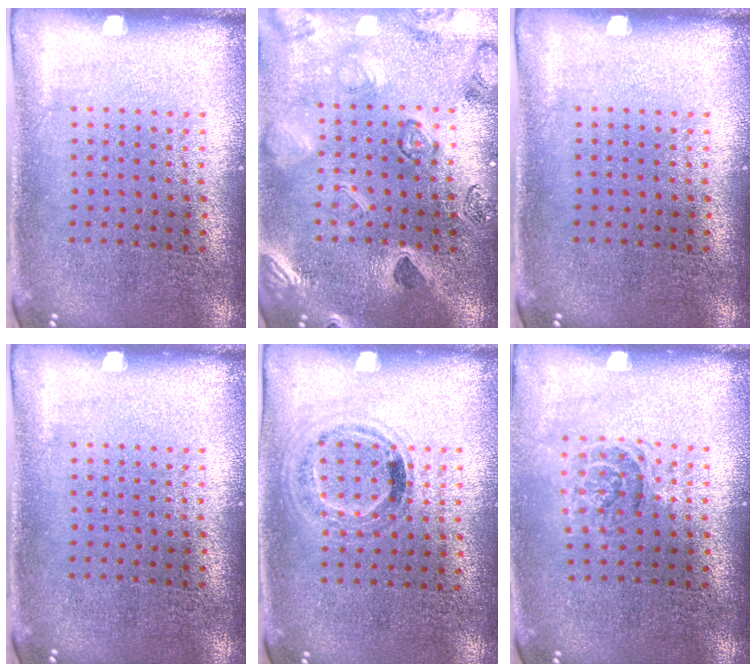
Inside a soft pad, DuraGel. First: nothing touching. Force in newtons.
{"total": 2.5, "press": 2.4, "slide": 0.5}
{"total": 0.0}
{"total": 0.0}
{"total": 1.1, "press": 0.9, "slide": 0.6}
{"total": 1.1, "press": 1.0, "slide": 0.5}